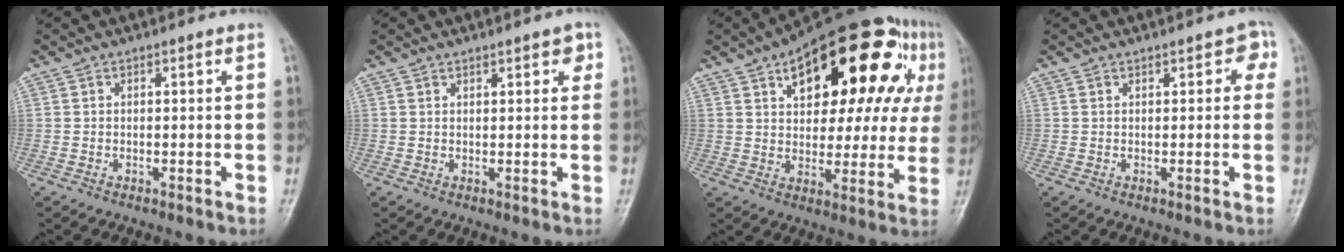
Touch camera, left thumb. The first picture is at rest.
{"total": 2.8, "force": [1.7, 1.2, 1.9], "torque": [-0.012, -0.004, 0.019]}
{"total": 27.1, "force": [11.1, 13.3, 20.8], "torque": [-0.254, 0.019, 0.157]}
{"total": 2.5, "force": [1.1, 1.6, 1.6], "torque": [0.003, 0.003, 0.008]}